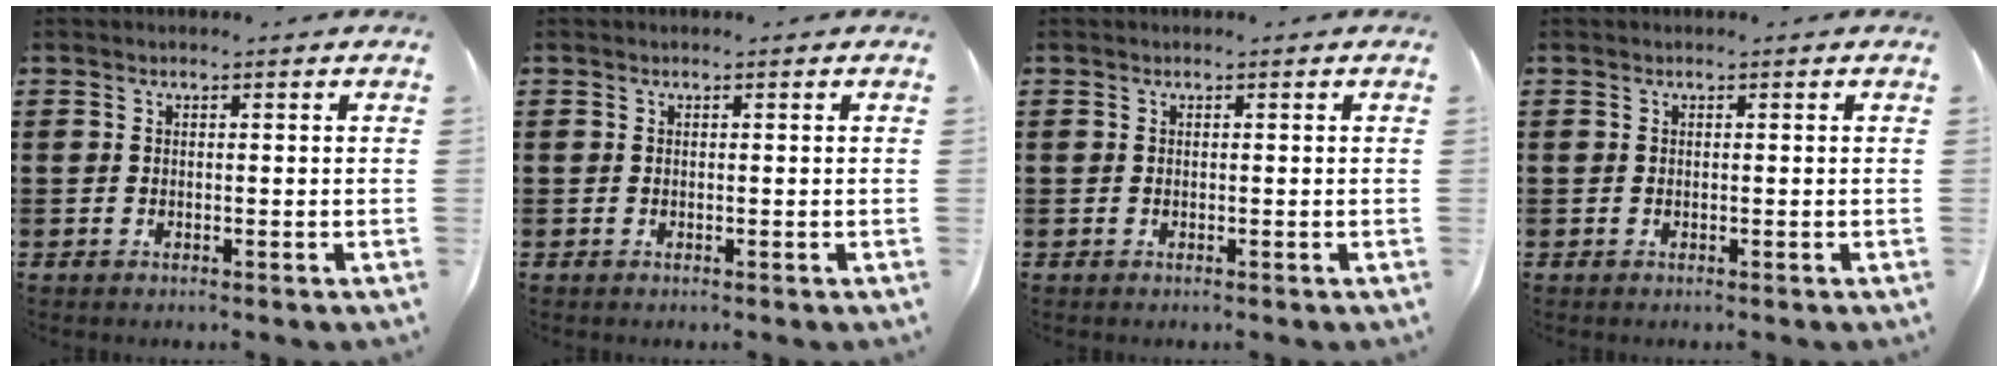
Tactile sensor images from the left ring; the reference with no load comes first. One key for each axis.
{"total": 0.0}
{"total": 0.0}
{"total": 0.0}